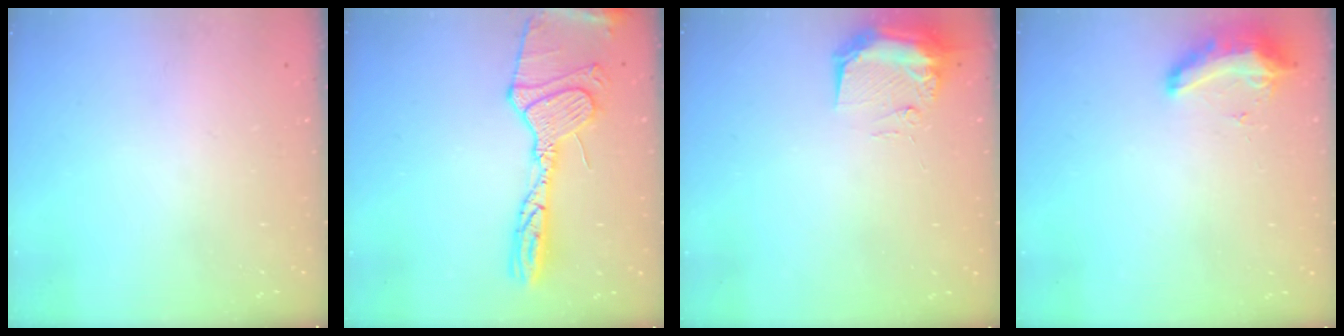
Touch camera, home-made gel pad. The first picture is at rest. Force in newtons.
{"total": 18.8, "press": 18.7, "slide": 1.5}
{"total": 9.4, "press": 9.3, "slide": 0.9}
{"total": 9.4, "press": 9.4, "slide": 0.8}